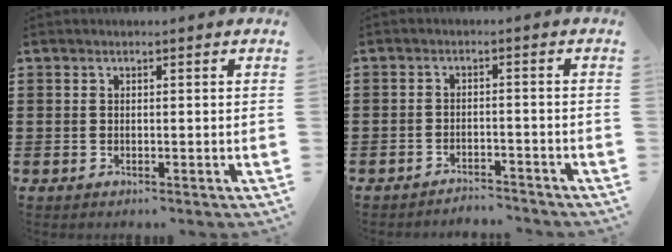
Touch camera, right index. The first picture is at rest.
{"total": 2.4, "force": [-2.4, 0.1, -0.1], "torque": [-0.004, 0.002, -0.051]}